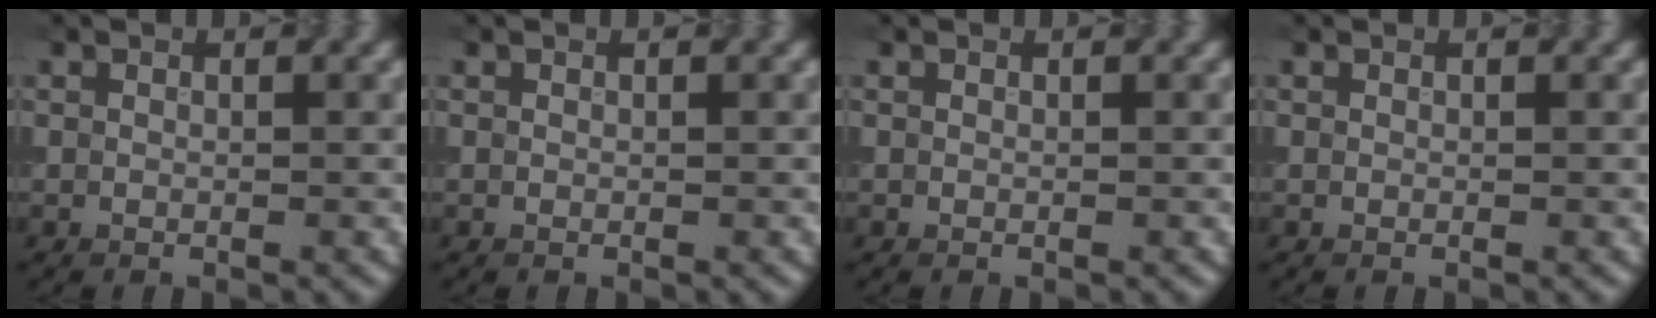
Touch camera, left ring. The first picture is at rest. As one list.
[{"total": 0.0}, {"total": 0.0}, {"total": 0.0}]